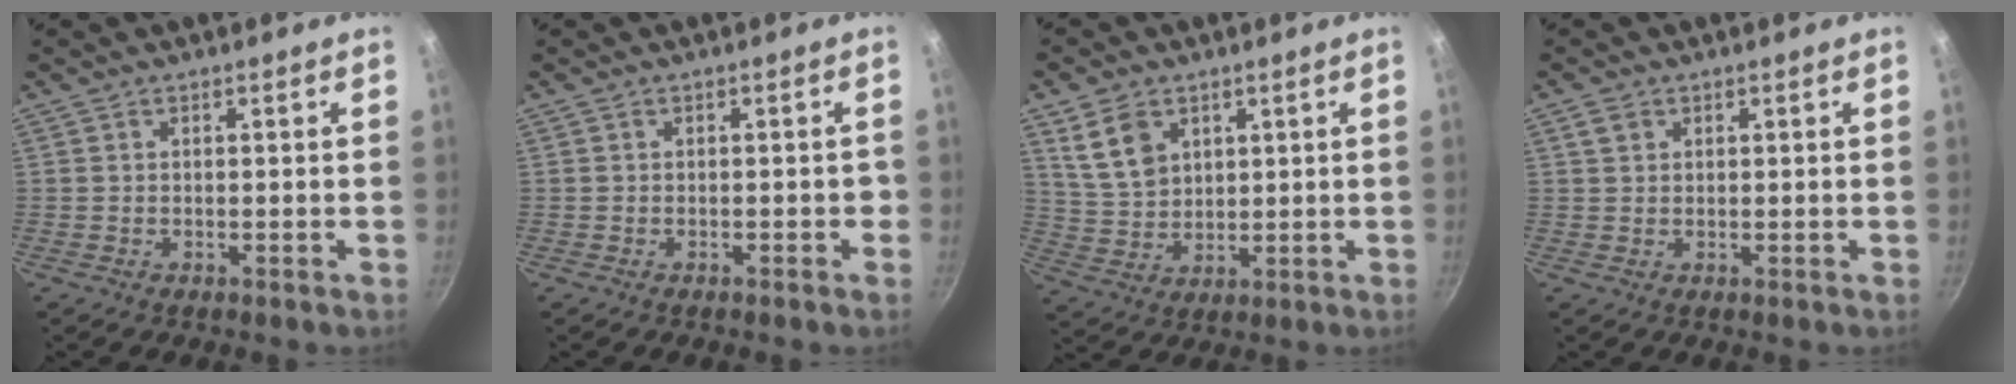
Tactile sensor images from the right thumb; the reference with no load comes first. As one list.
[{"total": 1.1, "force": [-0.4, 0.6, 0.7], "torque": [-0.001, 0.009, -0.006]}, {"total": 8.2, "force": [3.5, 6.3, 3.8], "torque": [-0.047, -0.013, 0.079]}, {"total": 1.8, "force": [0.8, 1.4, 0.8], "torque": [-0.009, 0.002, 0.014]}]